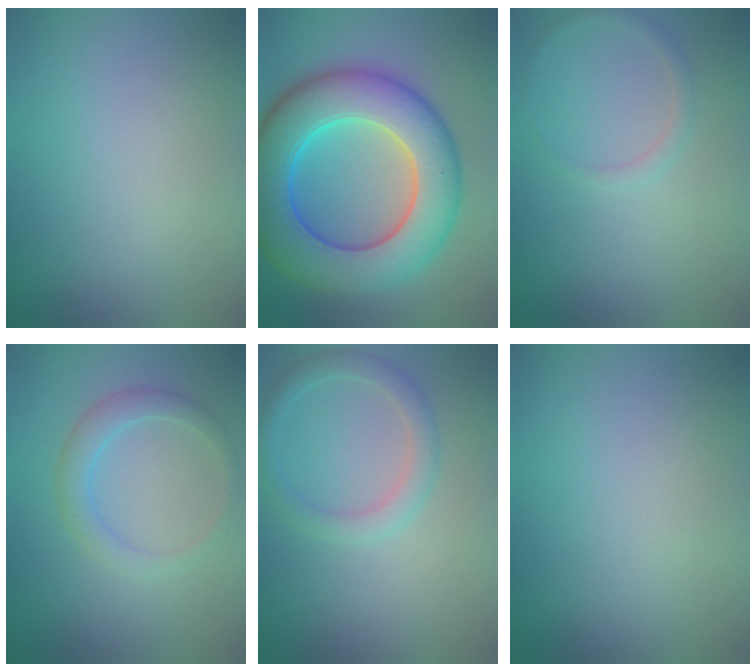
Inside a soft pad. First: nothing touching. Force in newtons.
{"total": 11.6, "press": 11.6, "slide": 0.2}
{"total": 0.9, "press": 0.9, "slide": 0.1}
{"total": 2.2, "press": 2.2, "slide": 0.2}
{"total": 2.2, "press": 2.2, "slide": 0.1}
{"total": 0.0}